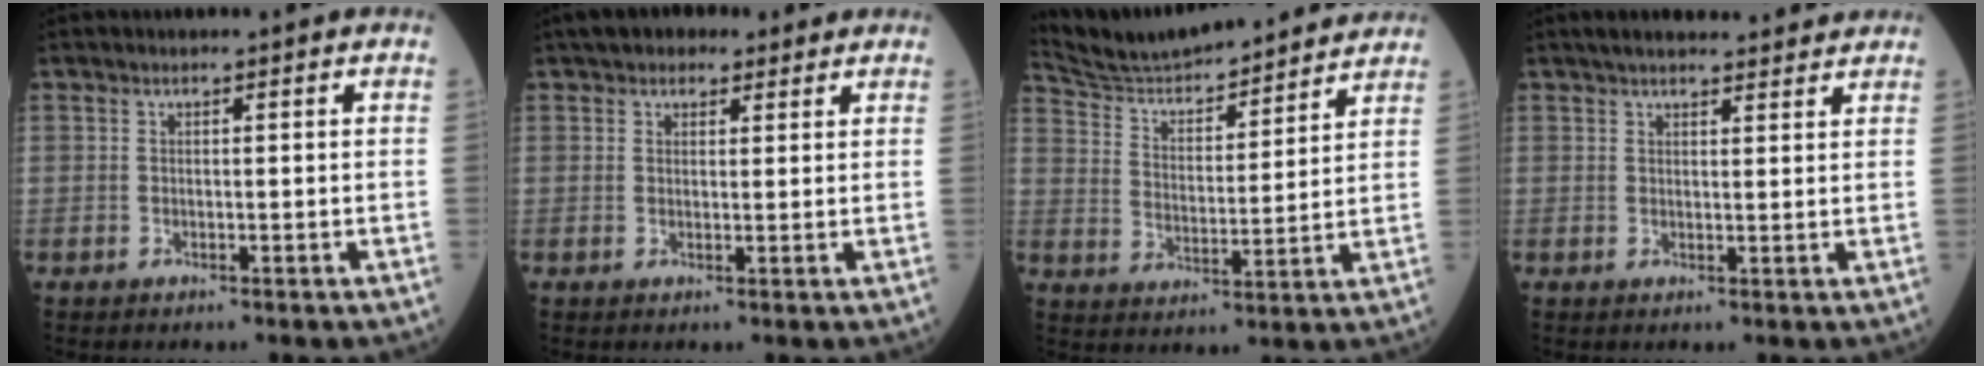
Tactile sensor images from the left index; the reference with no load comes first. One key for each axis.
{"total": 5.5, "fx": 4.1, "fy": 2.7, "fz": 2.3, "tx": -0.028, "ty": 0.029, "tz": 0.066}
{"total": 19.3, "fx": 18.2, "fy": 2.8, "fz": 5.7, "tx": -0.099, "ty": 0.015, "tz": 0.282}
{"total": 10.0, "fx": 9.0, "fy": 2.1, "fz": 3.8, "tx": -0.045, "ty": 0.024, "tz": 0.115}